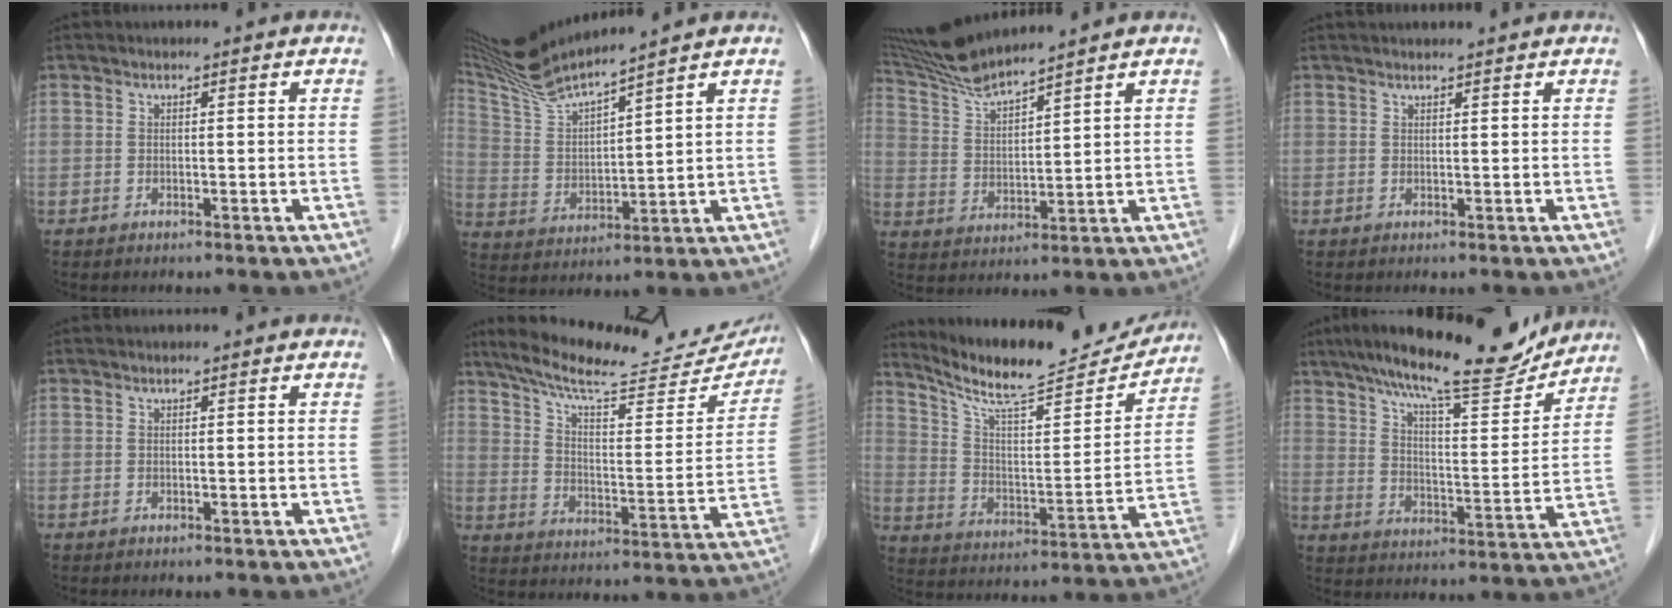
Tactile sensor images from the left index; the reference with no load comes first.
{"total": 11.3, "force": [10.5, -1.7, 4.0], "torque": [-0.092, 0.002, 0.211]}
{"total": 8.8, "force": [8.3, -1.0, 2.8], "torque": [-0.070, 0.009, 0.169]}
{"total": 2.9, "force": [2.8, 0.2, 0.9], "torque": [-0.009, 0.023, 0.039]}
{"total": 0.0}
{"total": 24.8, "force": [22.0, 4.7, 10.3], "torque": [-0.156, -0.023, 0.295]}
{"total": 18.7, "force": [17.4, 2.1, 6.5], "torque": [-0.120, -0.024, 0.270]}
{"total": 18.2, "force": [16.0, 2.5, 8.4], "torque": [-0.137, -0.001, 0.236]}